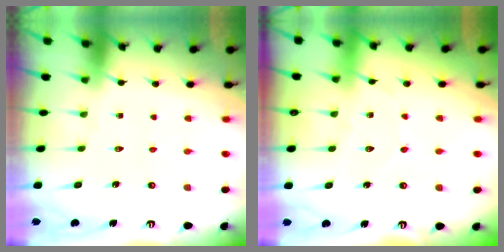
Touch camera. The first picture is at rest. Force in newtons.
{"total": 3.9, "press": 3.9, "slide": 0.4}